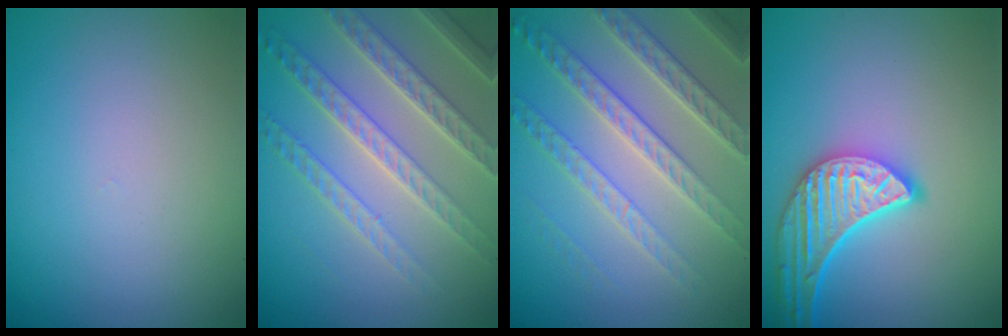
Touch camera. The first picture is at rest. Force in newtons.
{"total": 4.7, "press": 4.3, "slide": 1.8}
{"total": 6.3, "press": 4.7, "slide": 4.2}
{"total": 5.1, "press": 4.2, "slide": 2.9}